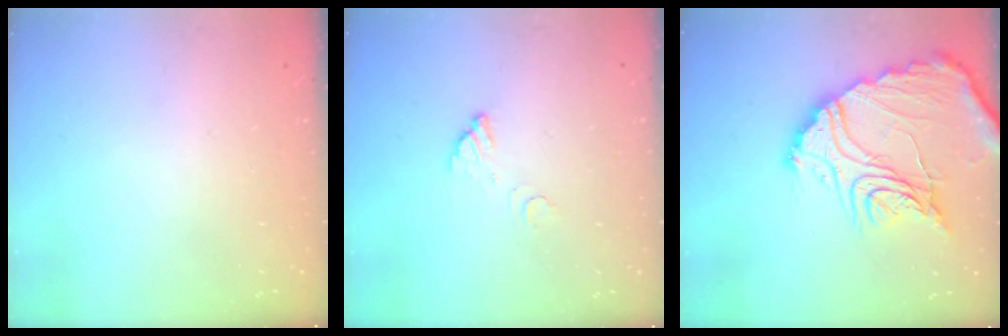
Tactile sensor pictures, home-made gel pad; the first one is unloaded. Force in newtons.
{"total": 3.5, "press": 3.5, "slide": 0.3}
{"total": 22.0, "press": 21.9, "slide": 2.1}